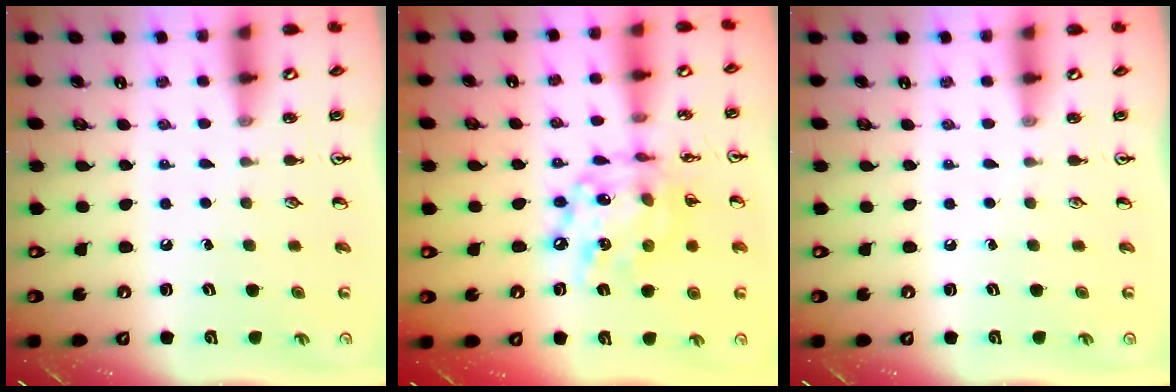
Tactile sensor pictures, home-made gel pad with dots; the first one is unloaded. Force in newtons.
{"total": 15.2, "press": 15.1, "slide": 1.6}
{"total": 0.0}